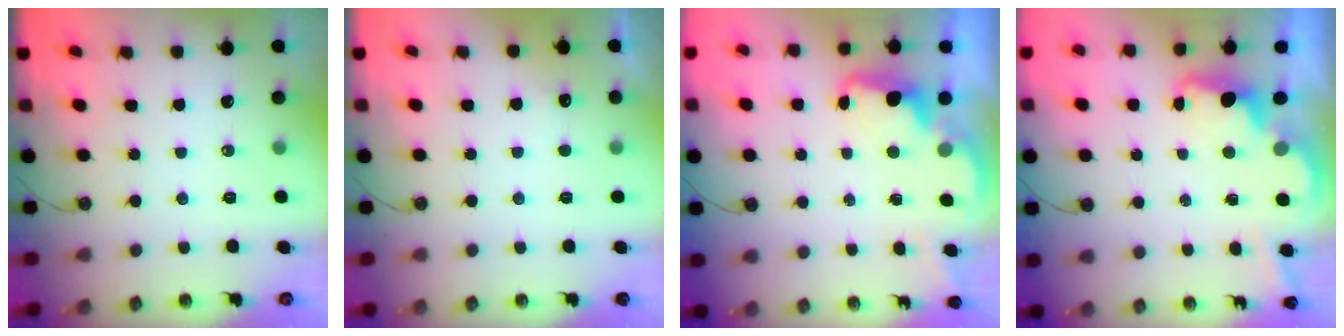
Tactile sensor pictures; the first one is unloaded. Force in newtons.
{"total": 3.9, "press": 3.7, "slide": 1.1}
{"total": 2.5, "press": 2.4, "slide": 0.5}
{"total": 3.4, "press": 3.3, "slide": 0.8}